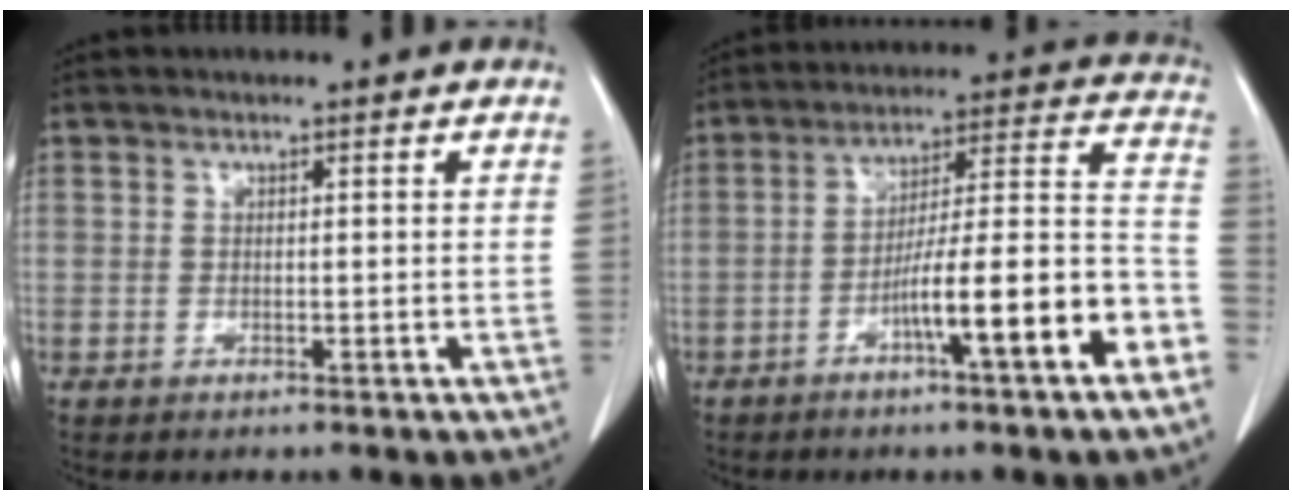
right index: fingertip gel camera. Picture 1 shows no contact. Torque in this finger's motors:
{"motor_torque": [1.58, -0.56, 0.87, 0.21]}